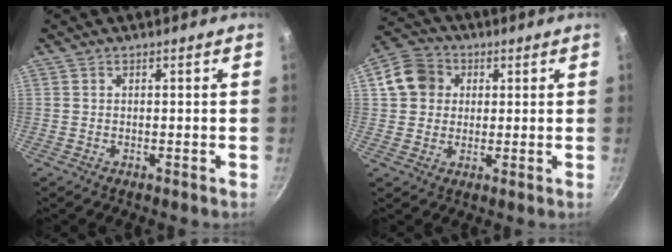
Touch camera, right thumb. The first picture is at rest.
{"total": 8.6, "force": [2.0, 7.6, 3.7], "torque": [-0.033, 0.012, 0.024]}